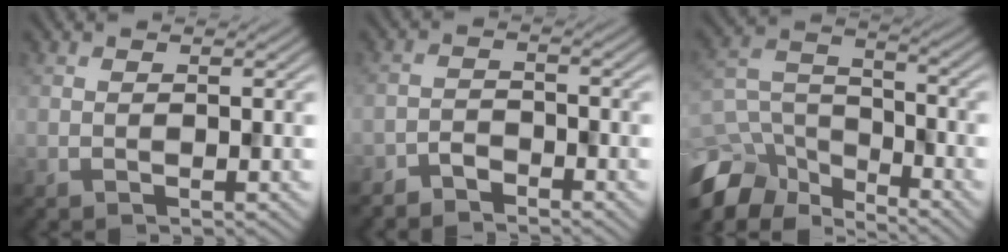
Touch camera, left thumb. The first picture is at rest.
{"total": 2.6, "force": [-2.4, 0.8, 0.6], "torque": [-0.008, 0.002, -0.055]}
{"total": 11.0, "force": [-8.4, 5.2, 4.8], "torque": [-0.128, -0.014, -0.158]}